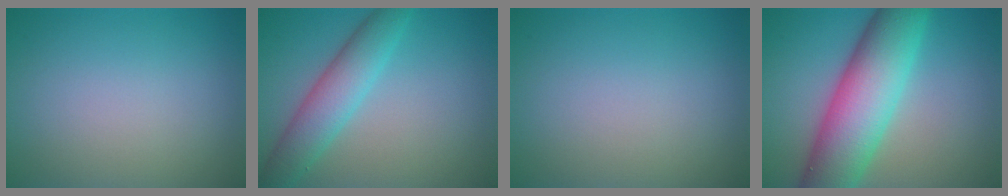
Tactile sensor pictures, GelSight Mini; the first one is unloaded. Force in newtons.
{"total": 4.8, "press": 4.8, "slide": 0.0}
{"total": 0.0}
{"total": 10.7, "press": 10.7, "slide": 0.4}